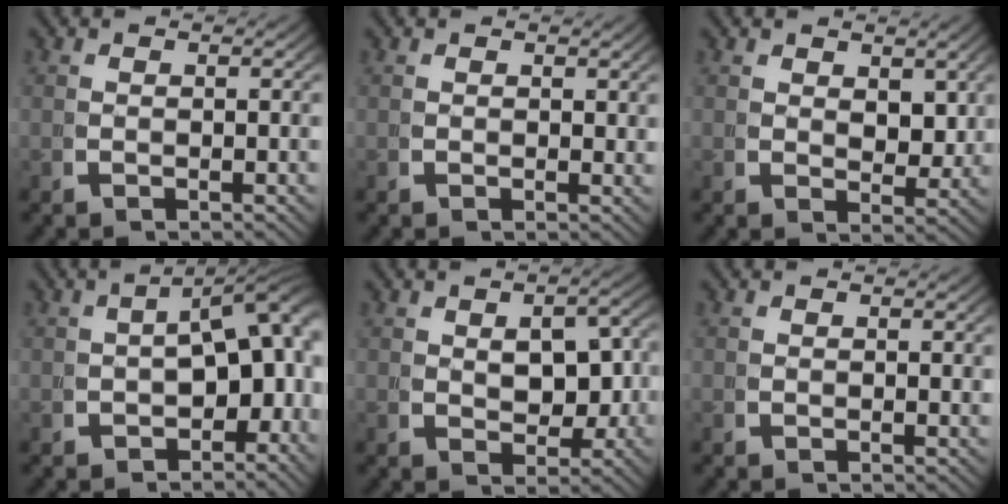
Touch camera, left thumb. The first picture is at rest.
{"total": 0.6, "force": [0.5, 0.3, 0.2], "torque": [-0.005, -0.007, 0.009]}
{"total": 2.2, "force": [1.7, 1.1, 1.0], "torque": [-0.012, -0.016, 0.035]}
{"total": 7.1, "force": [-1.0, 4.1, 5.8], "torque": [-0.072, -0.015, -0.005]}
{"total": 3.4, "force": [0.5, 2.3, 2.5], "torque": [-0.038, -0.018, 0.025]}
{"total": 0.0}